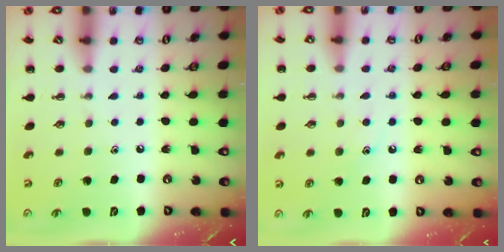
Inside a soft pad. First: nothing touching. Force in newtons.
{"total": 8.0, "press": 7.9, "slide": 1.4}